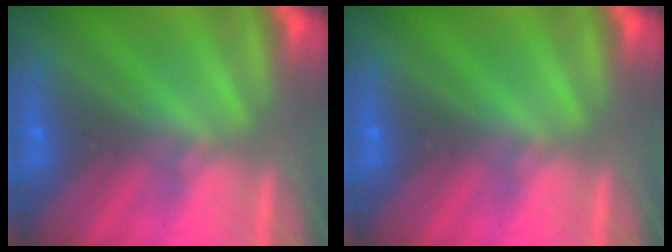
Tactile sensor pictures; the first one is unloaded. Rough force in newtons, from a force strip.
{"total": 0.0}